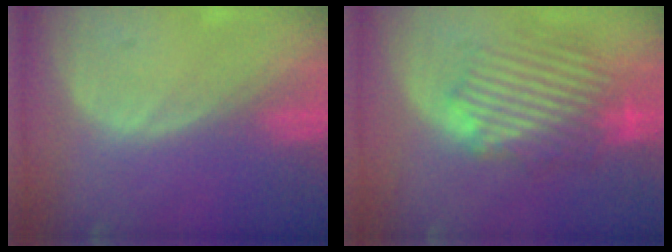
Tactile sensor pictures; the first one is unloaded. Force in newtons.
{"total": 9.6, "press": 9.0, "slide": 3.3}